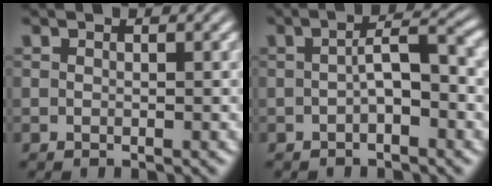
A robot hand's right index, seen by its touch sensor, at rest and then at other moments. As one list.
[{"total": 2.5, "force": [-0.5, -0.3, 2.4], "torque": [-0.028, 0.006, -0.008]}]